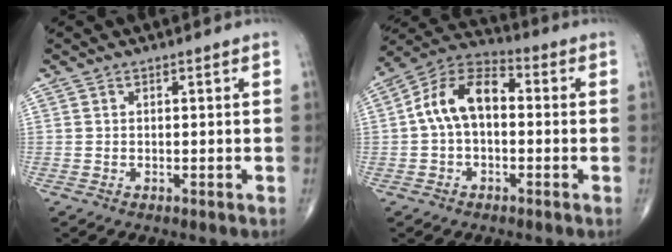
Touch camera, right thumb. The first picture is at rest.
{"total": 11.5, "force": [0.3, 7.1, 9.0], "torque": [-0.156, 0.038, -0.009]}